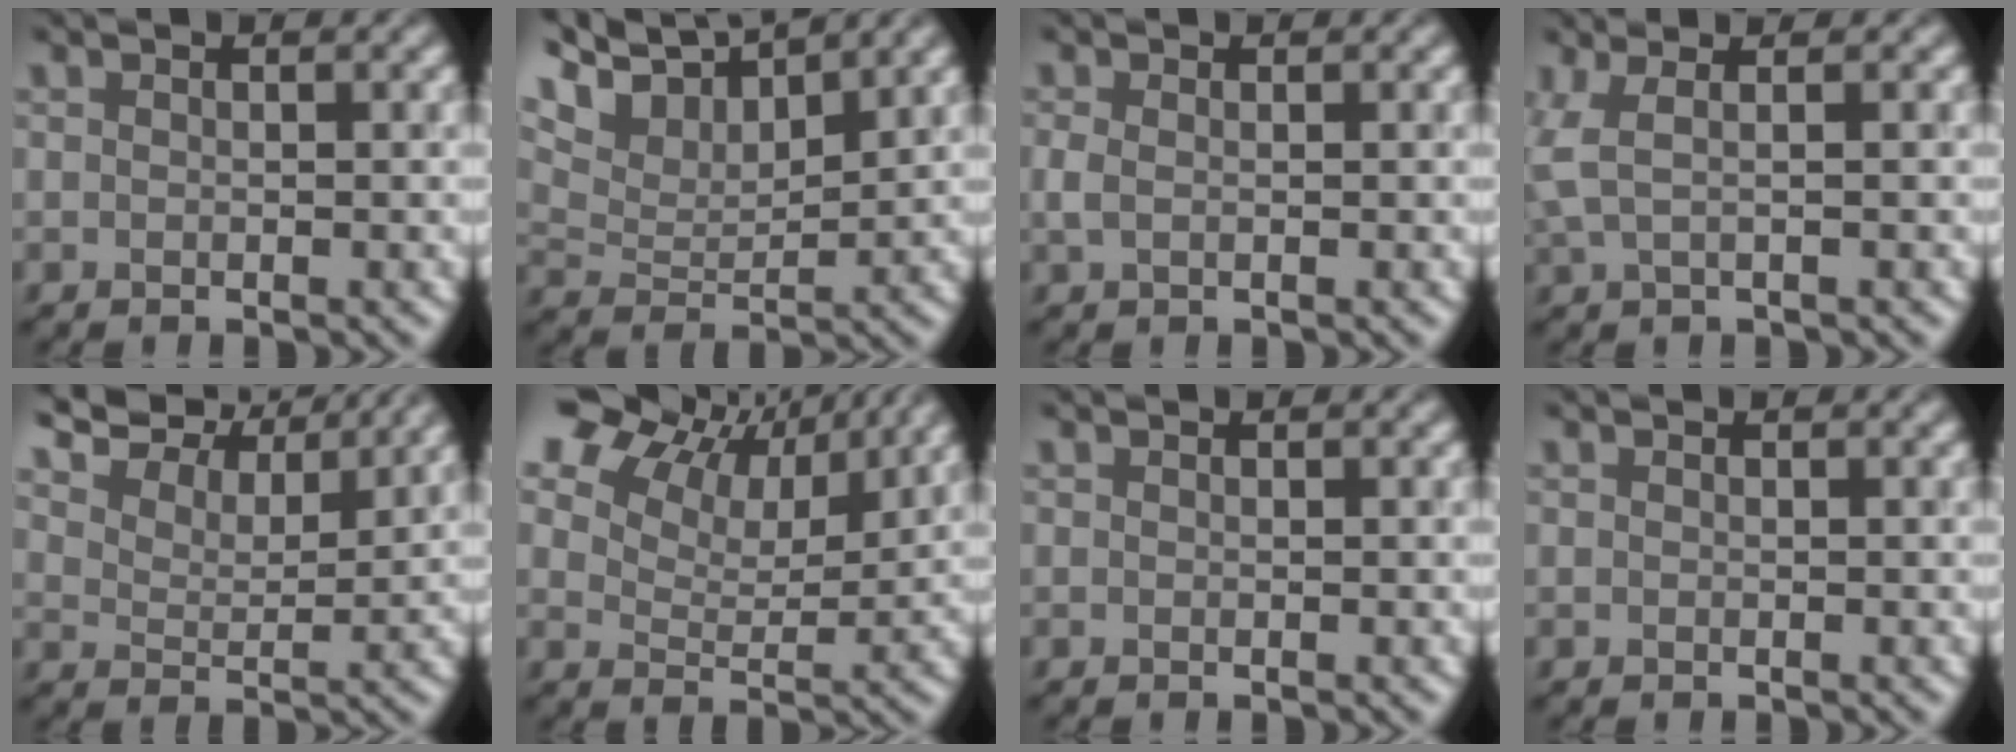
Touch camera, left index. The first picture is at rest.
{"total": 7.6, "force": [6.3, 2.2, 3.6], "torque": [-0.081, 0.017, 0.108]}
{"total": 0.9, "force": [0.1, 0.5, 0.6], "torque": [-0.016, 0.004, 0.001]}
{"total": 1.8, "force": [0.6, 0.4, 1.7], "torque": [-0.031, 0.008, 0.012]}
{"total": 8.4, "force": [7.5, 2.1, 3.0], "torque": [-0.069, 0.005, 0.121]}
{"total": 11.8, "force": [8.5, 5.7, 5.8], "torque": [-0.111, 0.024, 0.122]}
{"total": 0.0}
{"total": 0.0}